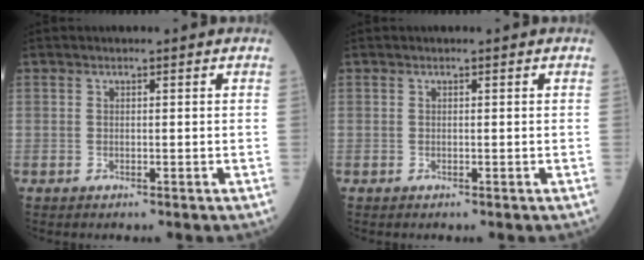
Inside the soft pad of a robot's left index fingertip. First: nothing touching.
{"total": 0.0}